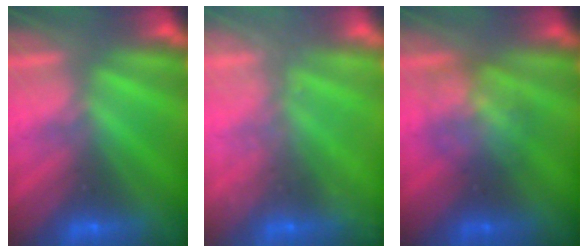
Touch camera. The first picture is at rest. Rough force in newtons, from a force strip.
{"total": 2.3}
{"total": 3.0}